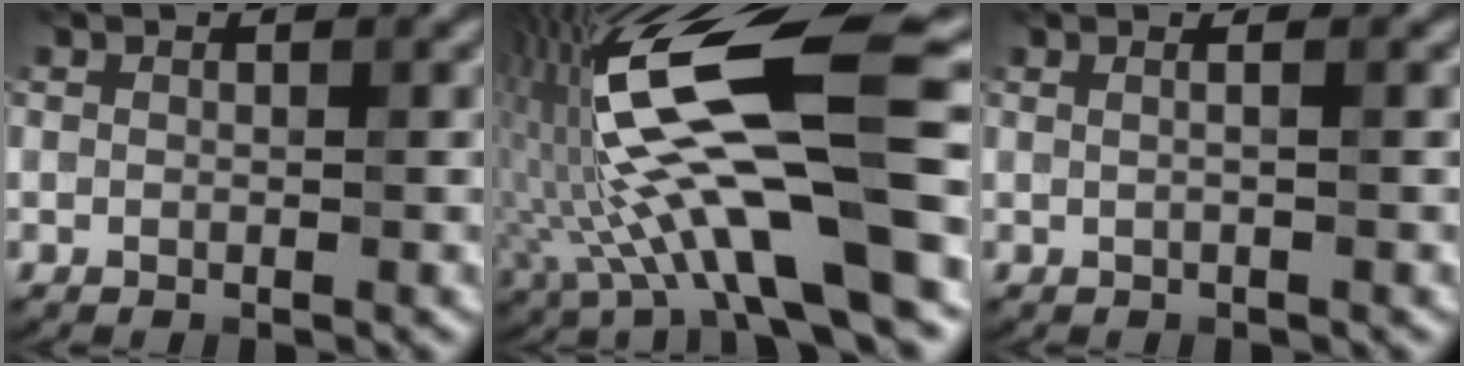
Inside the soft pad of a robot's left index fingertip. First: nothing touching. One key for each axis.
{"total": 15.1, "fx": -0.5, "fy": 3.7, "fz": 14.6, "tx": -0.281, "ty": 0.019, "tz": -0.010}
{"total": 2.0, "fx": 0.6, "fy": 1.0, "fz": 1.6, "tx": -0.003, "ty": 0.001, "tz": -0.017}